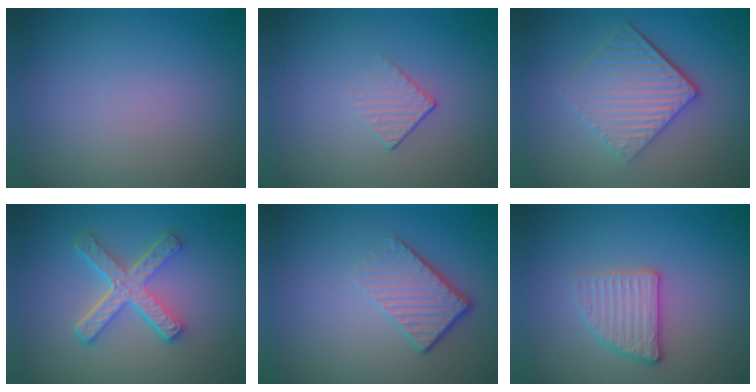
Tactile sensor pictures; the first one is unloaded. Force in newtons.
{"total": 1.3, "press": 0.7, "slide": 1.1}
{"total": 5.6, "press": 3.9, "slide": 4.1}
{"total": 5.1, "press": 3.6, "slide": 3.5}
{"total": 4.1, "press": 2.8, "slide": 3.0}
{"total": 2.7, "press": 2.6, "slide": 0.8}